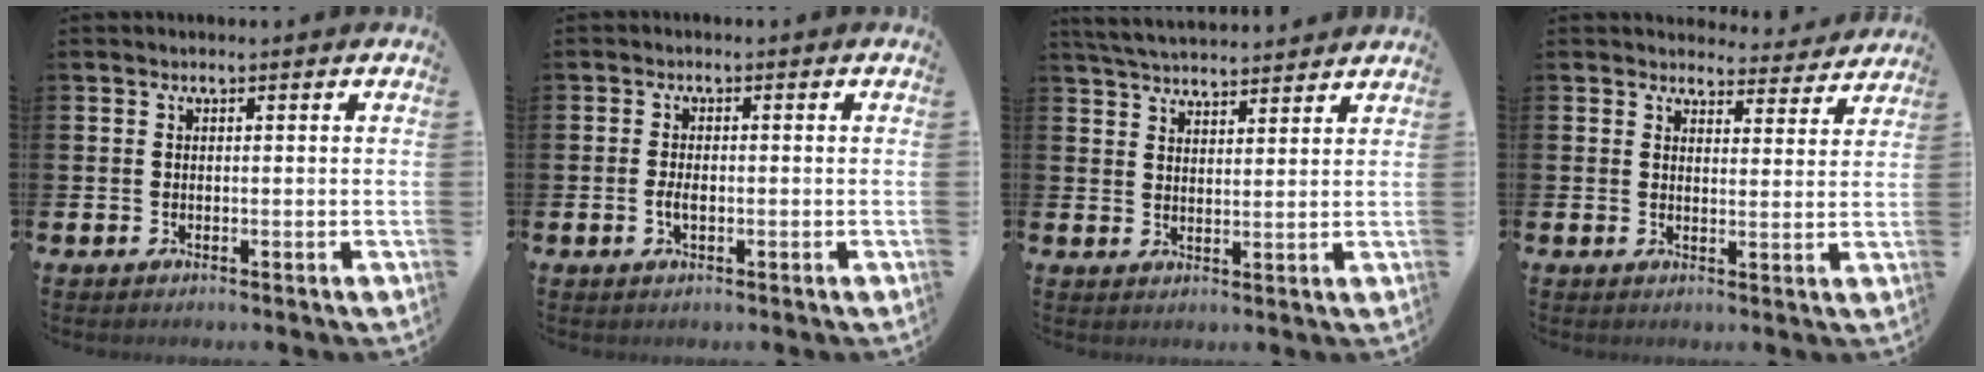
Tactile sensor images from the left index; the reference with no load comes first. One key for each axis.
{"total": 1.9, "fx": -0.4, "fy": 0.9, "fz": 1.6, "tx": -0.025, "ty": -0.001, "tz": -0.009}
{"total": 4.7, "fx": 4.7, "fy": 0.3, "fz": 0.3, "tx": -0.027, "ty": -0.023, "tz": 0.087}
{"total": 3.9, "fx": 3.8, "fy": 1.0, "fz": 0.0, "tx": -0.004, "ty": -0.026, "tz": 0.065}